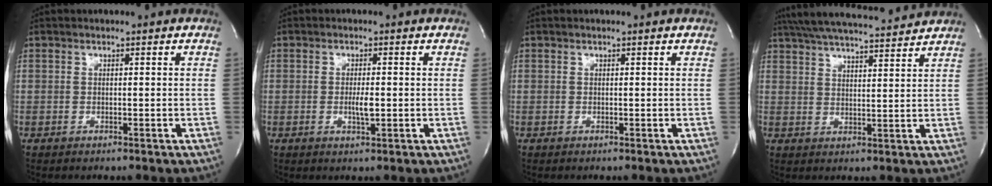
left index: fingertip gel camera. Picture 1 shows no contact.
{"total": 2.5, "force": [-0.4, 0.5, 2.5], "torque": [-0.049, -0.003, -0.006]}
{"total": 0.0}
{"total": 16.6, "force": [15.4, 1.1, 6.3], "torque": [-0.117, 0.025, 0.225]}